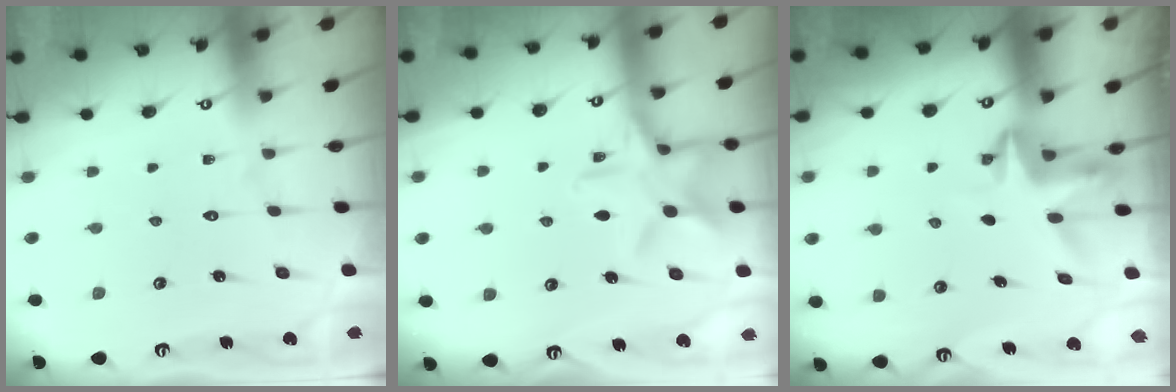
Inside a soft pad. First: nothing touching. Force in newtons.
{"total": 13.6, "press": 13.6, "slide": 0.9}
{"total": 3.5, "press": 3.5, "slide": 0.3}